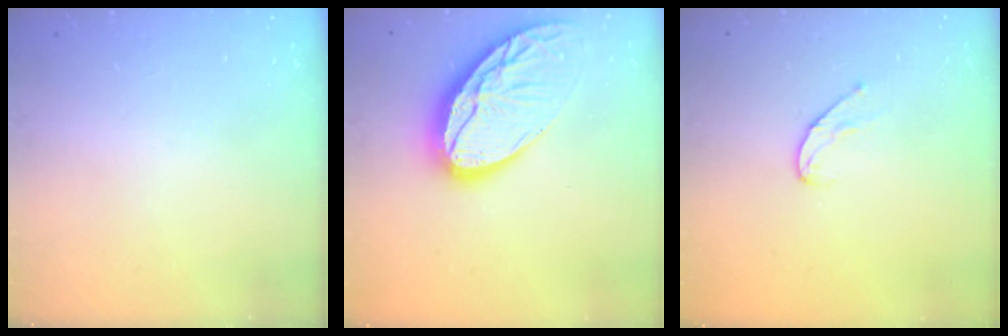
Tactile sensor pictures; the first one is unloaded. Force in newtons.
{"total": 18.5, "press": 18.4, "slide": 1.6}
{"total": 5.4, "press": 5.4, "slide": 0.5}